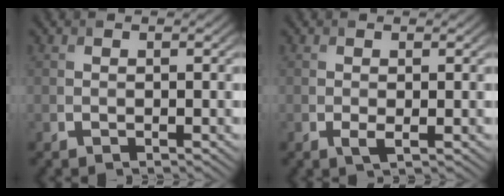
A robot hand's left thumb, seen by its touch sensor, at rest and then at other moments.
{"total": 1.2, "force": [-0.2, 0.5, 1.0], "torque": [-0.025, -0.007, -0.003]}